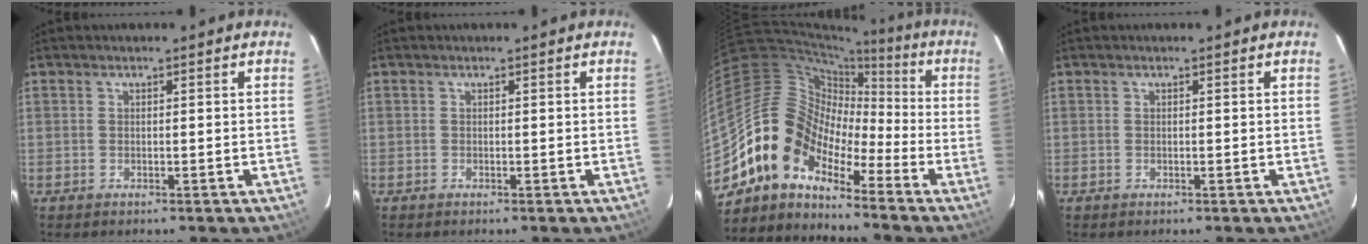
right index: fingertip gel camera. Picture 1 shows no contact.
{"total": 0.0}
{"total": 12.2, "force": [-8.9, 6.8, 4.9], "torque": [-0.085, 0.031, -0.193]}
{"total": 0.0}